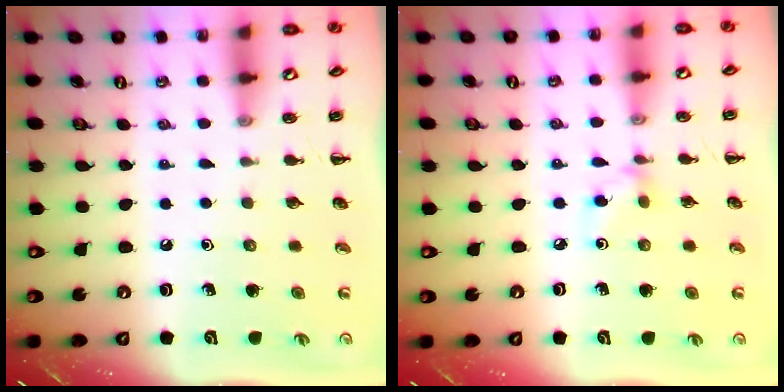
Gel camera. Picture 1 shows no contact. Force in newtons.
{"total": 3.9, "press": 3.6, "slide": 1.5}